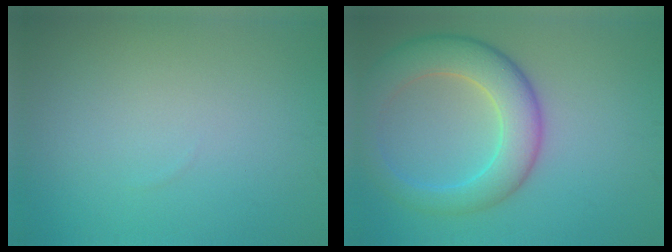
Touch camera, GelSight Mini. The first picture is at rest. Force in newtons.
{"total": 7.0, "press": 7.0, "slide": 0.2}